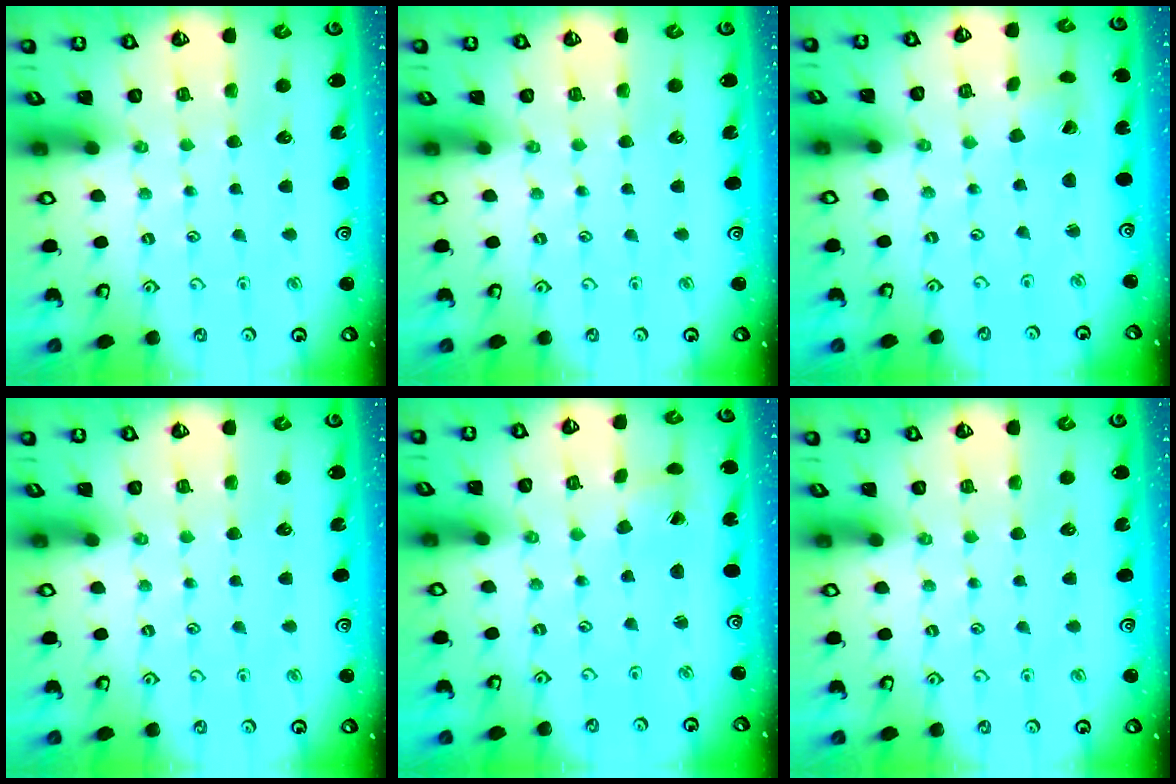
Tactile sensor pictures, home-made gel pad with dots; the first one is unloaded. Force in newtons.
{"total": 0.0}
{"total": 0.7, "press": 0.7, "slide": 0.1}
{"total": 0.0}
{"total": 0.8, "press": 0.8, "slide": 0.0}
{"total": 0.0}